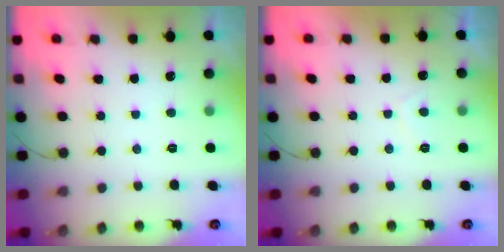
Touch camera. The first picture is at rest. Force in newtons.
{"total": 1.5, "press": 1.4, "slide": 0.6}